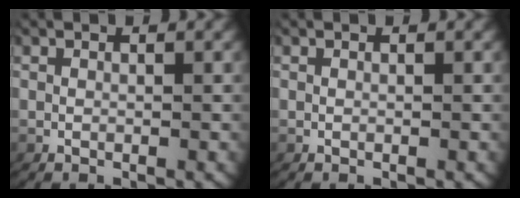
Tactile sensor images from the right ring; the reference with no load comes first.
{"total": 0.0}